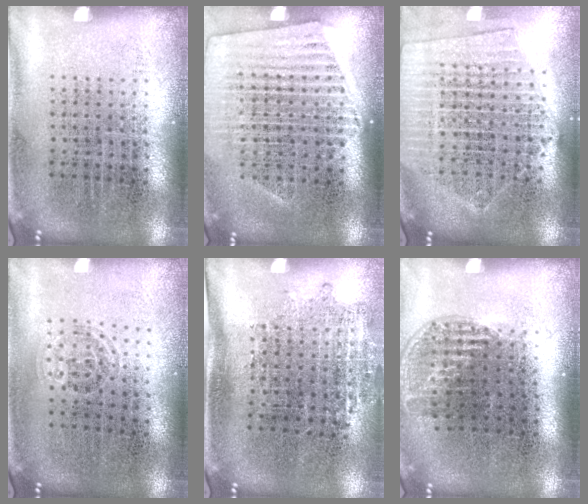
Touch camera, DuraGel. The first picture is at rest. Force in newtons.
{"total": 1.5, "press": 1.4, "slide": 0.4}
{"total": 1.9, "press": 1.7, "slide": 0.7}
{"total": 0.9, "press": 0.7, "slide": 0.6}
{"total": 1.1, "press": 0.9, "slide": 0.7}
{"total": 1.1, "press": 1.0, "slide": 0.6}